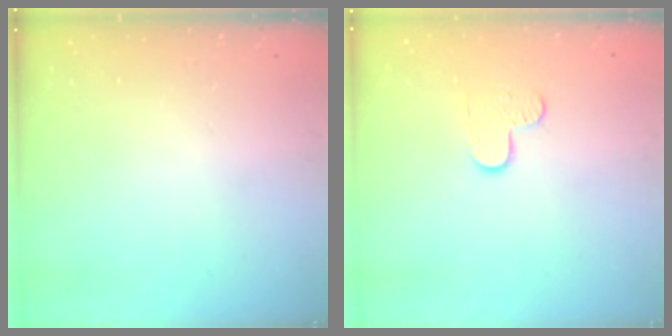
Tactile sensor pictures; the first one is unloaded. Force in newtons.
{"total": 5.5, "press": 5.5, "slide": 0.4}